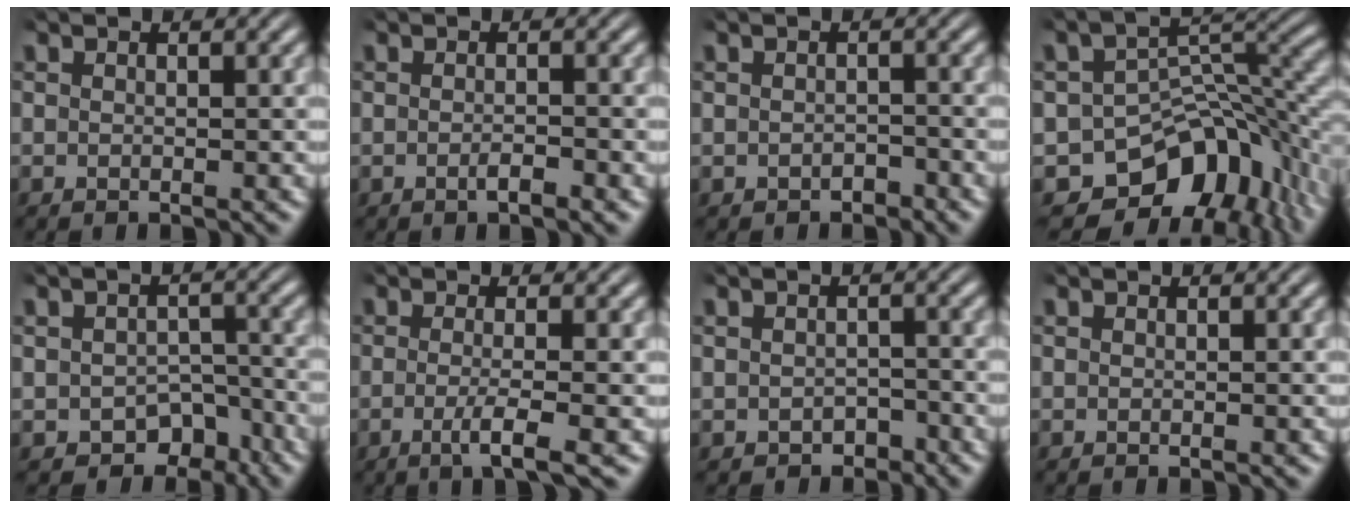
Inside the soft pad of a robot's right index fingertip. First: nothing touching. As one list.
[{"total": 1.2, "force": [-0.7, 0.6, 0.8], "torque": [-0.016, 0.007, -0.019]}, {"total": 1.3, "force": [-1.1, 0.8, 0.1], "torque": [-0.003, -0.004, -0.017]}, {"total": 14.3, "force": [-6.4, 10.3, 7.7], "torque": [-0.136, -0.037, -0.096]}, {"total": 7.0, "force": [-4.5, 5.2, 1.6], "torque": [-0.018, -0.021, -0.072]}, {"total": 3.1, "force": [-1.5, 0.1, 2.7], "torque": [-0.057, -0.016, -0.025]}, {"total": 2.0, "force": [-1.5, 1.4, 0.1], "torque": [0.003, -0.003, -0.026]}, {"total": 0.0}]